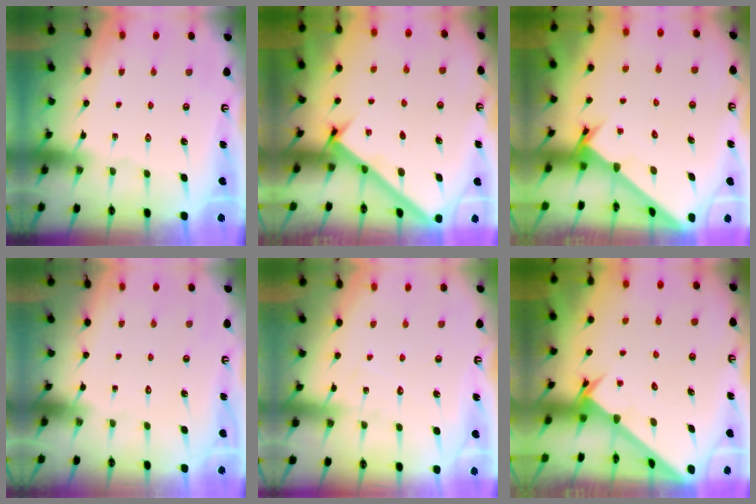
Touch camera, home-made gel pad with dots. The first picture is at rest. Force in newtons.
{"total": 2.4, "press": 2.4, "slide": 0.3}
{"total": 1.9, "press": 1.9, "slide": 0.1}
{"total": 1.6, "press": 1.6, "slide": 0.1}
{"total": 5.7, "press": 5.7, "slide": 0.3}
{"total": 2.4, "press": 2.4, "slide": 0.2}